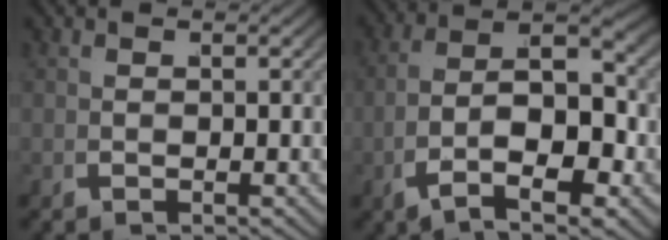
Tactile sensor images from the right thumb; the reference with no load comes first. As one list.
[{"total": 10.7, "force": [-0.6, 6.1, 8.9], "torque": [-0.169, -0.029, 0.000]}]